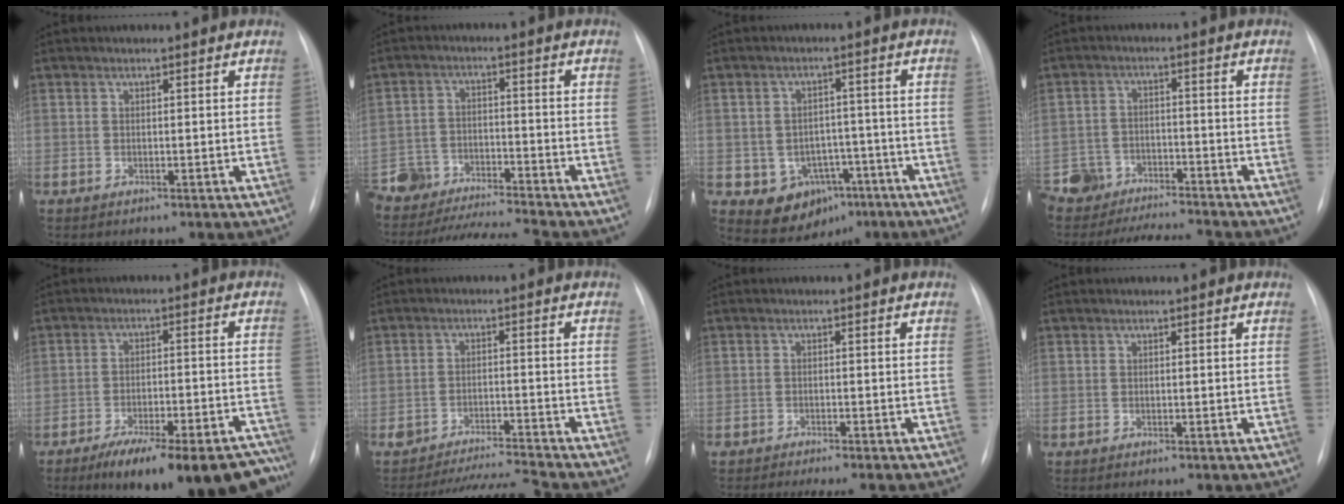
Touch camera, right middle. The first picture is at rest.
{"total": 15.2, "force": [-14.4, 0.2, 4.8], "torque": [-0.092, 0.002, -0.237]}
{"total": 8.2, "force": [-3.8, 6.5, 3.3], "torque": [-0.050, 0.021, -0.041]}
{"total": 10.9, "force": [-10.6, 1.8, 2.0], "torque": [-0.034, 0.015, -0.169]}
{"total": 20.9, "force": [-17.2, 4.4, 11.0], "torque": [-0.098, 0.013, -0.239]}
{"total": 7.5, "force": [-7.2, -1.7, 0.8], "torque": [-0.011, -0.005, -0.126]}
{"total": 8.2, "force": [-7.0, 1.3, 3.9], "torque": [-0.044, -0.005, -0.096]}
{"total": 0.0}